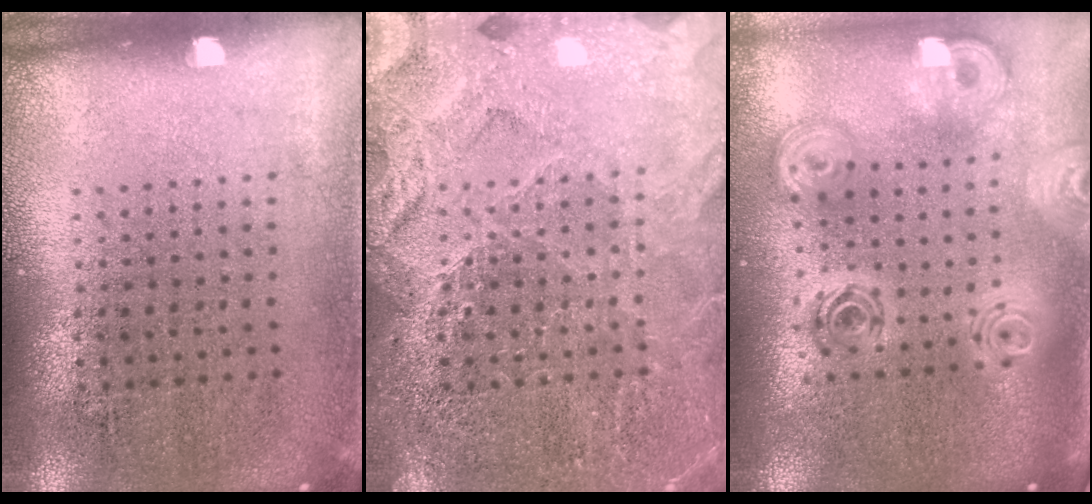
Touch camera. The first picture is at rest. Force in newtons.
{"total": 5.4, "press": 5.4, "slide": 0.7}
{"total": 2.5, "press": 1.9, "slide": 1.6}